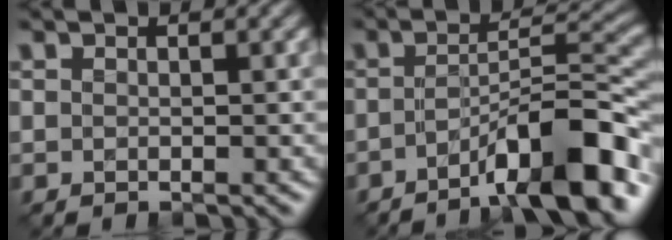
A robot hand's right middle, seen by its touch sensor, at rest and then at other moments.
{"total": 9.0, "force": [-5.0, 1.9, 7.2], "torque": [-0.104, 0.019, -0.086]}